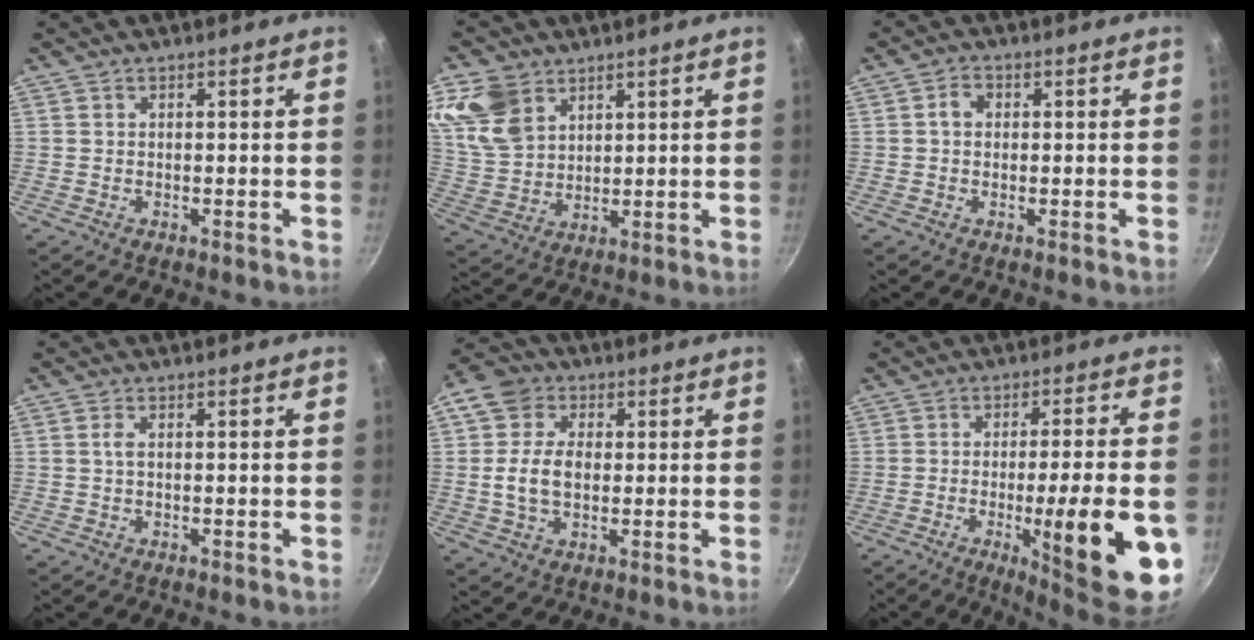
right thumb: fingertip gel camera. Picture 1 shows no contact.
{"total": 12.1, "force": [6.5, 8.5, 5.8], "torque": [-0.101, -0.026, 0.136]}
{"total": 2.6, "force": [0.3, 2.1, 1.5], "torque": [-0.016, 0.007, 0.002]}
{"total": 1.3, "force": [0.1, 0.5, 1.2], "torque": [-0.025, 0.003, 0.002]}
{"total": 10.0, "force": [0.9, 7.5, 6.6], "torque": [-0.097, 0.007, 0.003]}
{"total": 18.6, "force": [-5.6, 3.2, 17.4], "torque": [-0.226, 0.013, -0.073]}